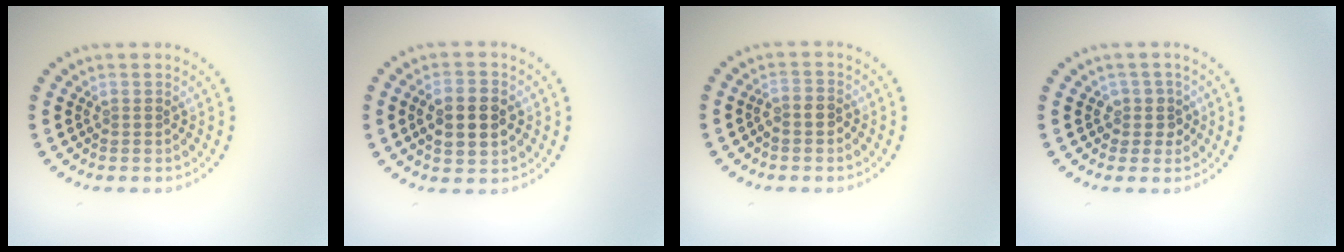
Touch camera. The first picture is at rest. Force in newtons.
{"total": 4.6, "press": 4.6, "slide": 0.2}
{"total": 1.3, "press": 1.2, "slide": 0.6}
{"total": 1.7, "press": 1.5, "slide": 1.0}